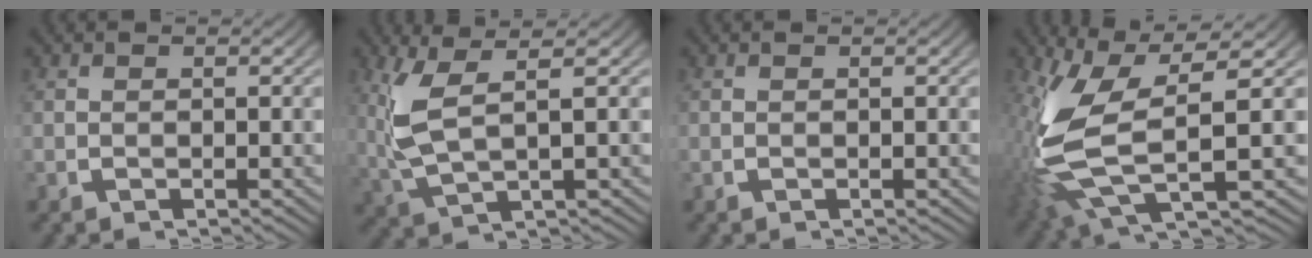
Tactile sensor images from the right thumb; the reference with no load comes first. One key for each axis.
{"total": 6.1, "fx": 1.5, "fy": 2.9, "fz": 5.2, "tx": -0.128, "ty": -0.002, "tz": 0.038}
{"total": 0.0}
{"total": 11.6, "fx": -0.1, "fy": 5.5, "fz": 10.3, "tx": -0.220, "ty": -0.022, "tz": 0.012}